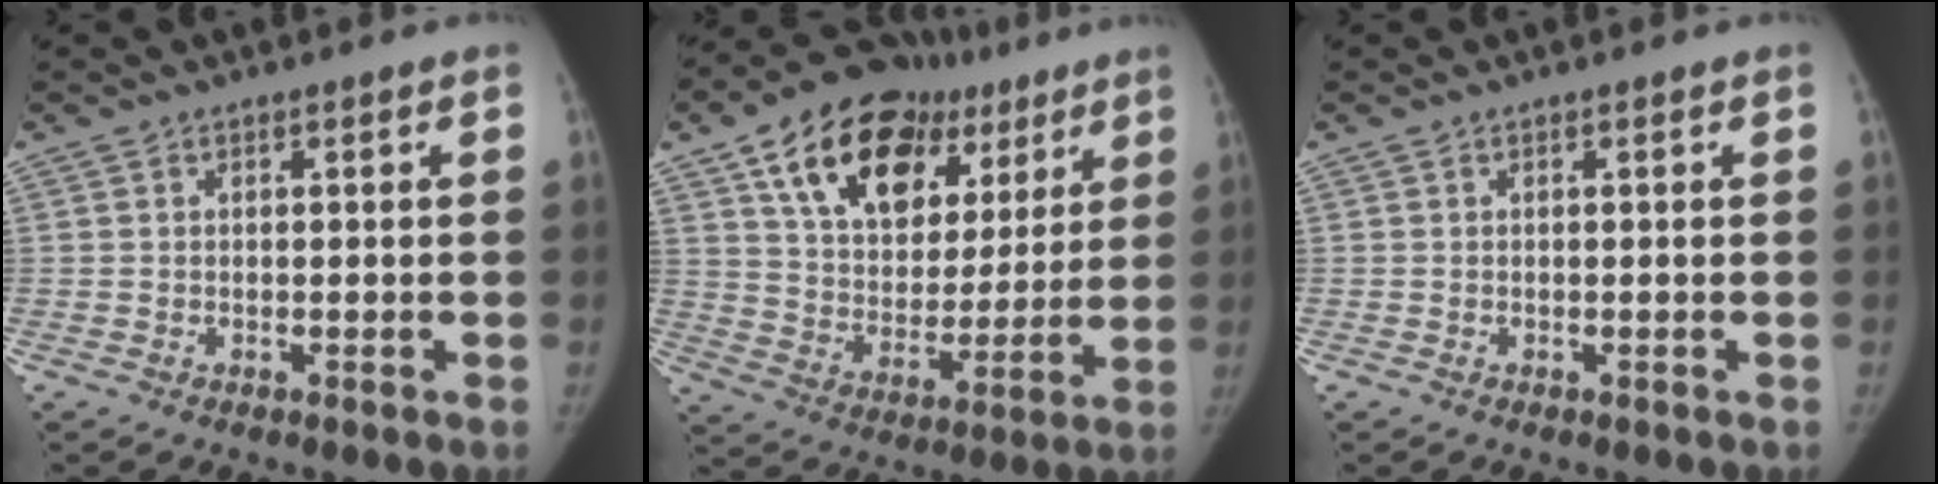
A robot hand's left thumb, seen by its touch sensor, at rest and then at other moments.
{"total": 21.6, "force": [11.2, 13.9, 12.2], "torque": [-0.151, -0.012, 0.184]}
{"total": 0.0}